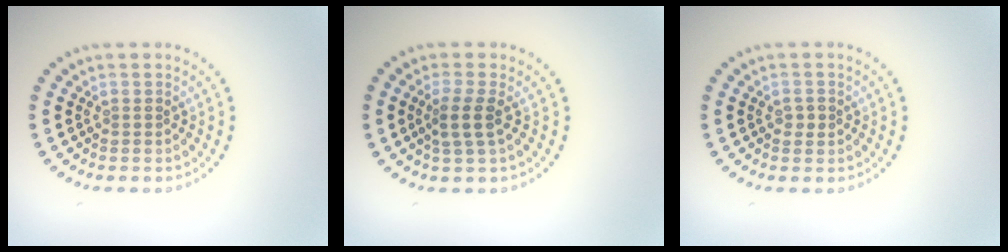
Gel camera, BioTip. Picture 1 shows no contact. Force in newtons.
{"total": 2.2, "press": 1.9, "slide": 1.2}
{"total": 1.0, "press": 1.0, "slide": 0.2}